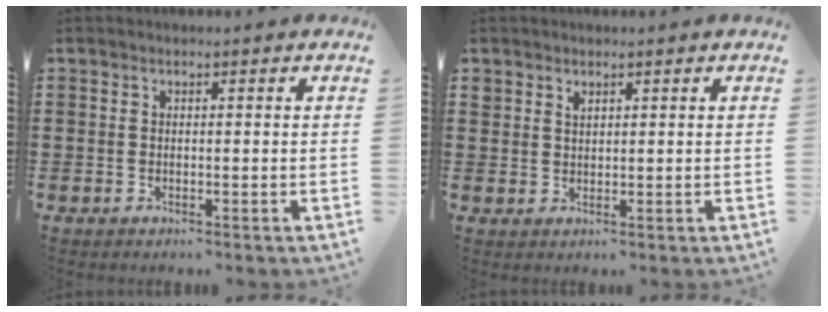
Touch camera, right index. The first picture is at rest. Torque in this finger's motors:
{"motor_torque": [-0.43, 0.57, 0.00, -0.01]}